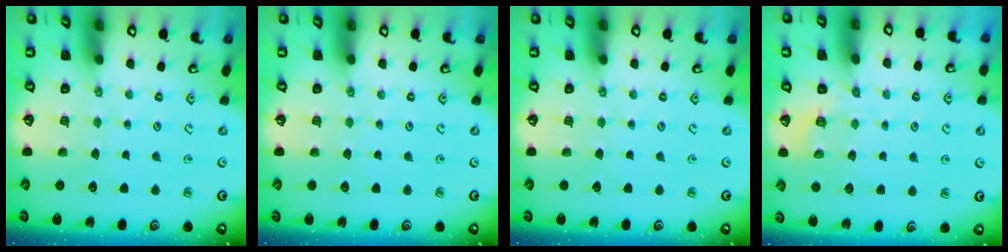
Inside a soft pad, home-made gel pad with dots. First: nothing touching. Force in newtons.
{"total": 0.0}
{"total": 0.0}
{"total": 2.3, "press": 1.5, "slide": 1.7}